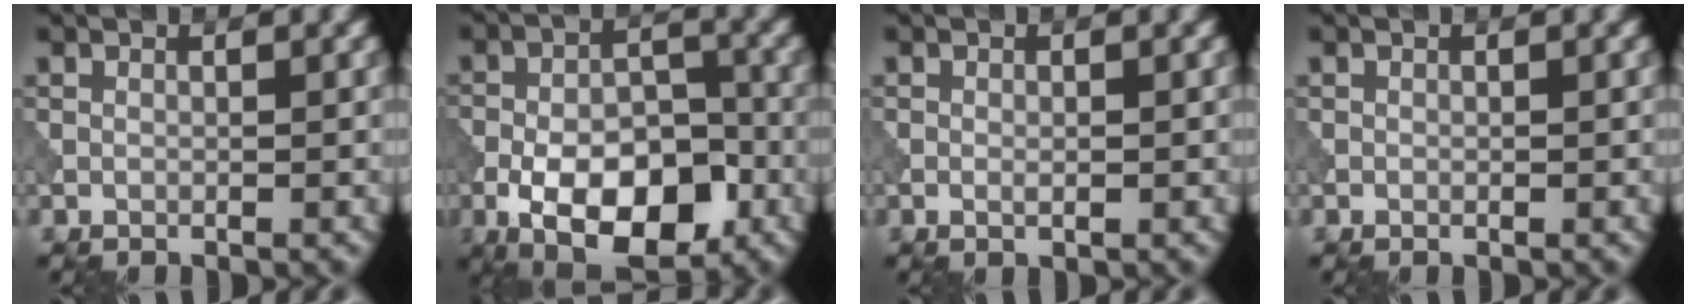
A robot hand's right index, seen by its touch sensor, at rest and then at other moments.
{"total": 10.6, "force": [-4.8, 5.2, 7.9], "torque": [-0.123, 0.003, -0.079]}
{"total": 0.7, "force": [-0.3, 0.3, 0.6], "torque": [-0.007, -0.002, 0.000]}
{"total": 0.0}